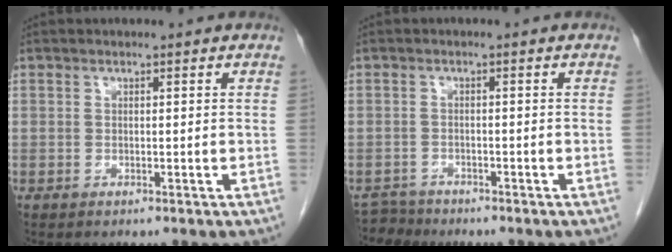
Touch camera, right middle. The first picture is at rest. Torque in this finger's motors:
{"motor_torque": [-0.39, -0.32, -0.21, -0.04]}